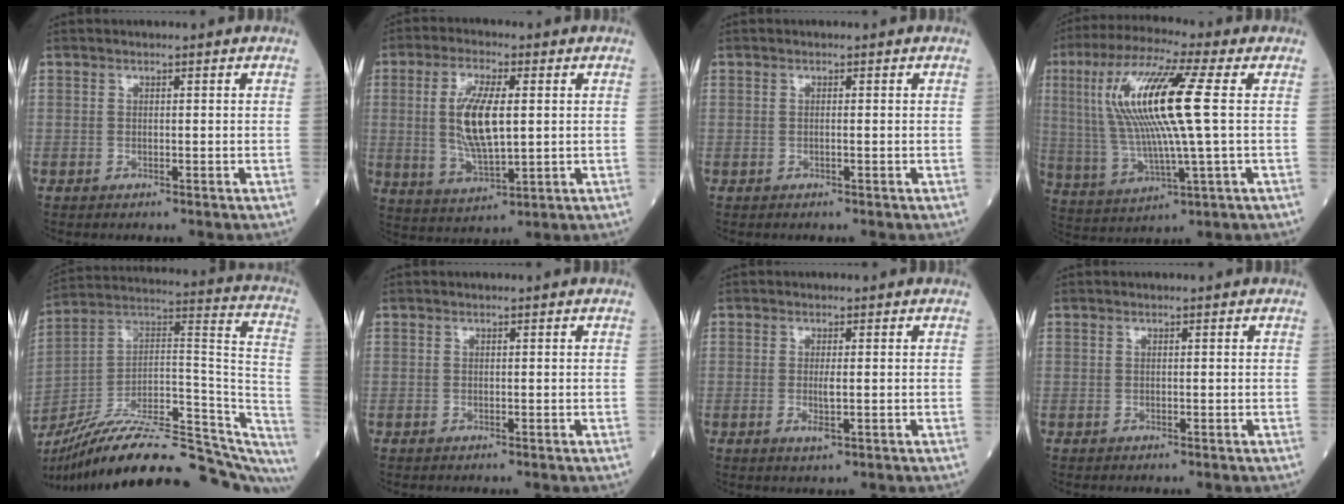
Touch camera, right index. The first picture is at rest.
{"total": 9.9, "force": [1.2, 2.8, 9.4], "torque": [-0.198, -0.002, 0.027]}
{"total": 0.0}
{"total": 16.1, "force": [2.9, 0.7, 15.8], "torque": [-0.334, 0.013, 0.054]}
{"total": 33.2, "force": [-27.0, 6.3, 18.1], "torque": [-0.226, 0.005, -0.396]}
{"total": 0.0}
{"total": 2.2, "force": [-0.2, 0.2, 2.2], "torque": [-0.044, -0.005, -0.002]}
{"total": 0.0}